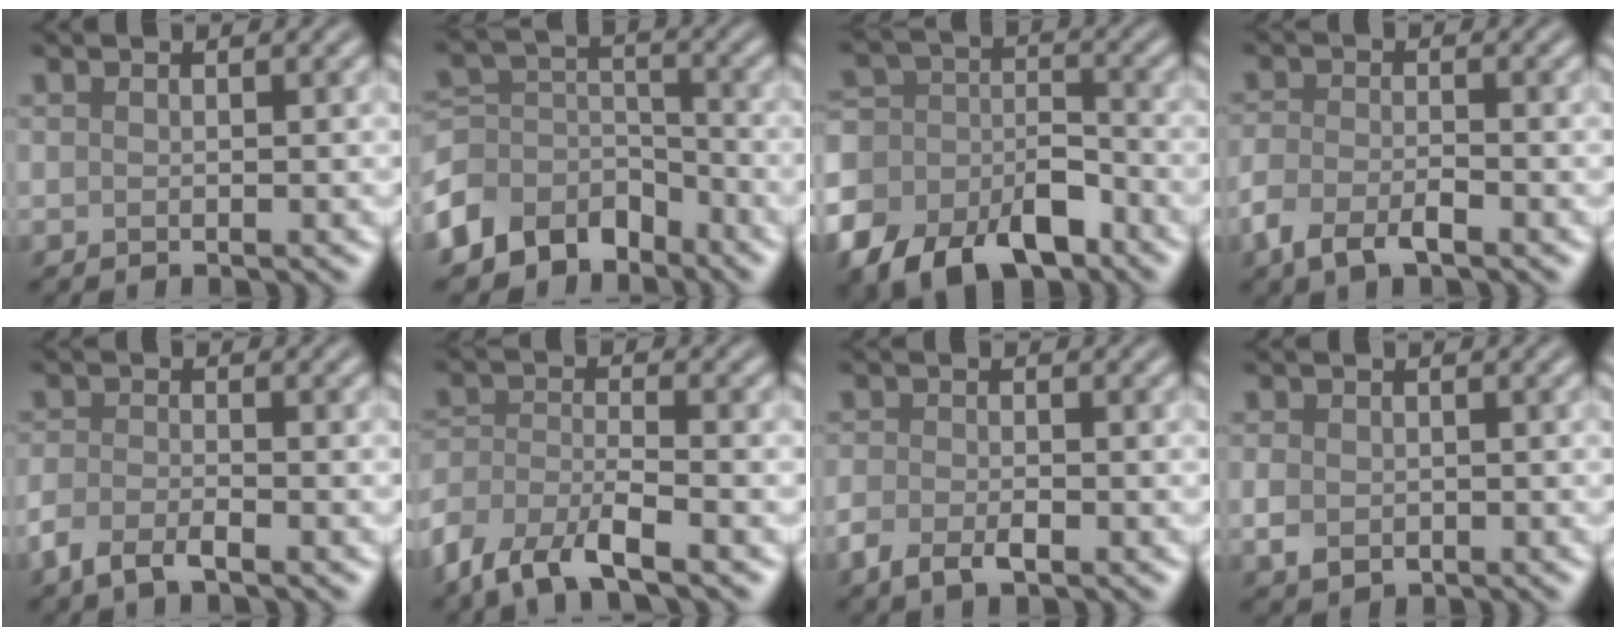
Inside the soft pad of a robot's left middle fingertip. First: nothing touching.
{"total": 6.7, "force": [-5.0, 4.2, 1.6], "torque": [-0.021, -0.004, -0.107]}
{"total": 9.7, "force": [-5.8, 5.6, 5.4], "torque": [-0.095, -0.014, -0.107]}
{"total": 3.7, "force": [-2.3, 1.6, 2.5], "torque": [-0.050, -0.004, -0.051]}
{"total": 2.9, "force": [-1.9, 1.1, 1.9], "torque": [-0.045, -0.003, -0.043]}
{"total": 6.2, "force": [-4.6, 2.1, 3.6], "torque": [-0.070, -0.007, -0.098]}
{"total": 2.7, "force": [-1.4, 1.3, 1.9], "torque": [-0.040, -0.003, -0.031]}
{"total": 2.1, "force": [-0.4, 1.7, 1.1], "torque": [-0.021, -0.006, -0.010]}